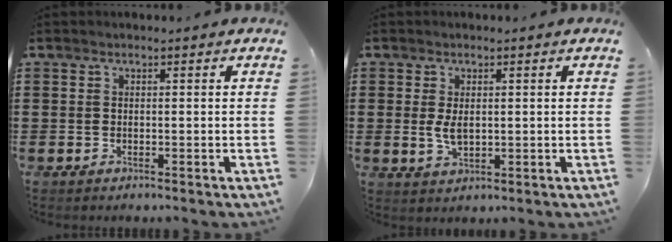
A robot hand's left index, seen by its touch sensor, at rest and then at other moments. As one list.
[{"total": 3.2, "force": [0.1, 1.7, 2.7], "torque": [-0.063, 0.002, -0.001]}]